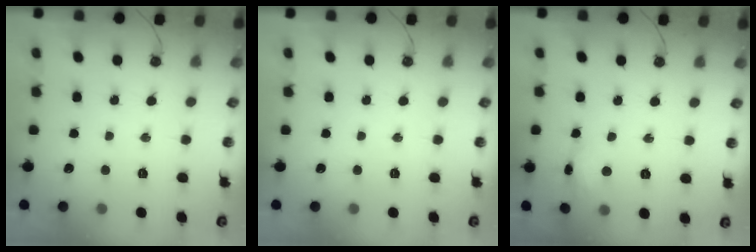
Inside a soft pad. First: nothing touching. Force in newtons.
{"total": 0.0}
{"total": 6.5, "press": 6.4, "slide": 0.6}